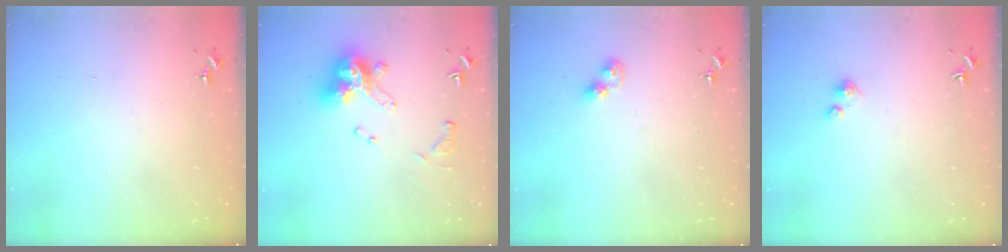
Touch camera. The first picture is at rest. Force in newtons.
{"total": 14.6, "press": 14.5, "slide": 1.5}
{"total": 3.0, "press": 2.9, "slide": 0.4}
{"total": 2.8, "press": 2.8, "slide": 0.3}